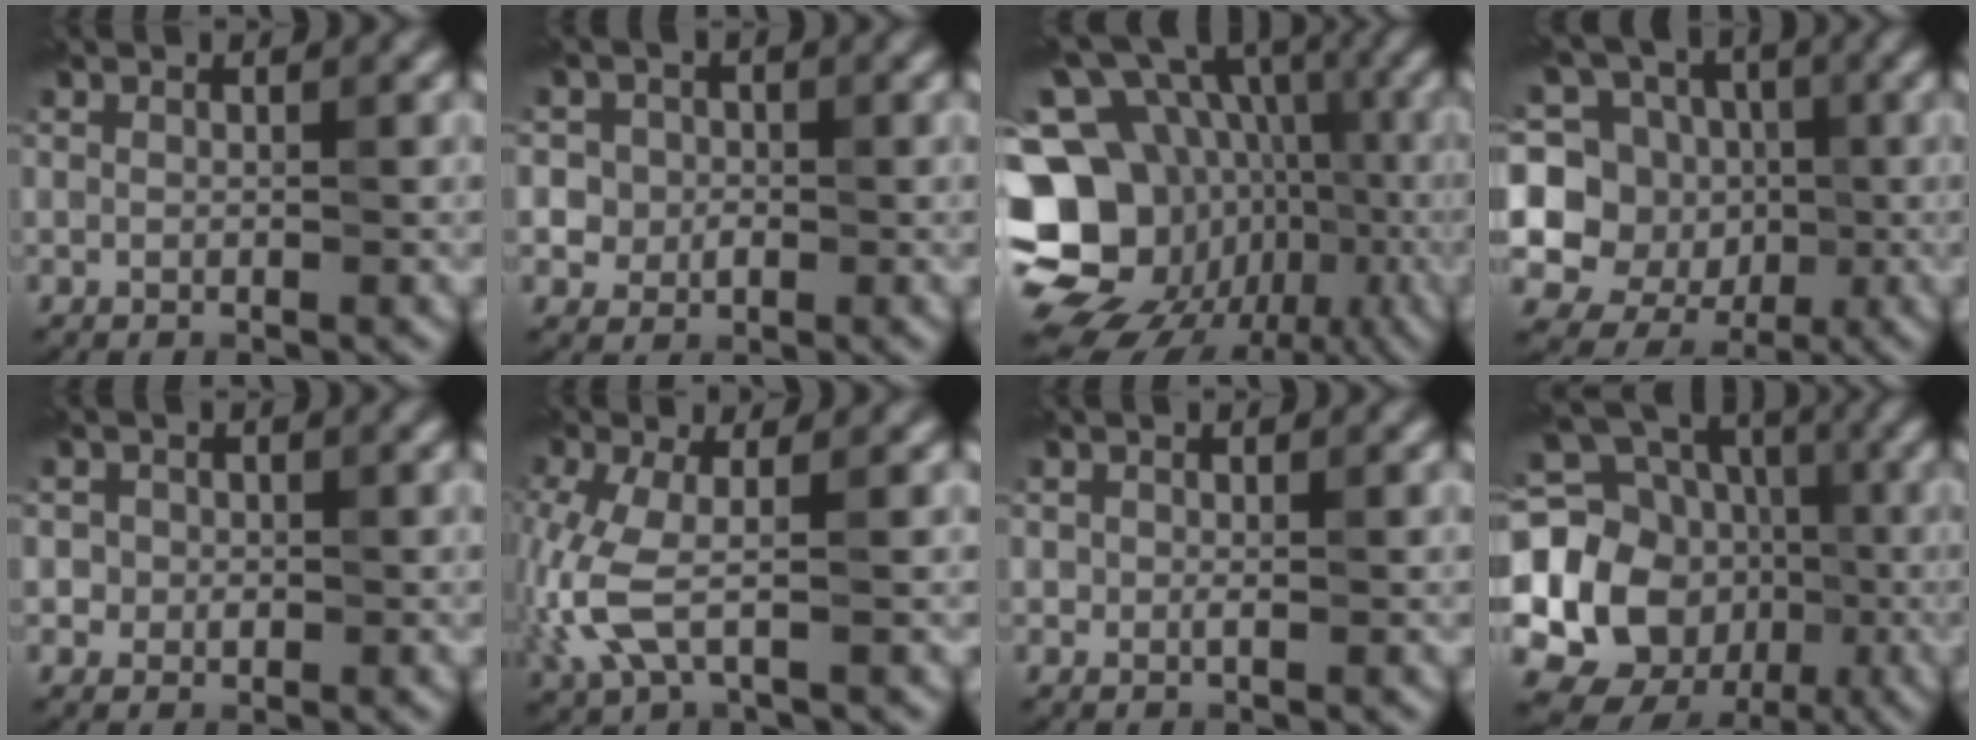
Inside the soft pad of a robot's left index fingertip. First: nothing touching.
{"total": 4.2, "force": [0.6, 3.9, 1.4], "torque": [-0.005, 0.025, -0.004]}
{"total": 20.8, "force": [-6.7, 17.2, 9.5], "torque": [-0.180, 0.000, -0.120]}
{"total": 9.9, "force": [0.1, 9.0, 4.1], "torque": [-0.085, 0.020, -0.019]}
{"total": 1.9, "force": [0.4, 1.8, 0.6], "torque": [0.007, -0.001, 0.005]}
{"total": 4.6, "force": [-0.9, 1.7, 4.2], "torque": [-0.122, -0.005, -0.022]}
{"total": 0.7, "force": [0.0, 0.5, 0.5], "torque": [-0.008, -0.002, -0.002]}
{"total": 18.6, "force": [-0.6, 16.8, 8.0], "torque": [-0.197, 0.020, -0.037]}